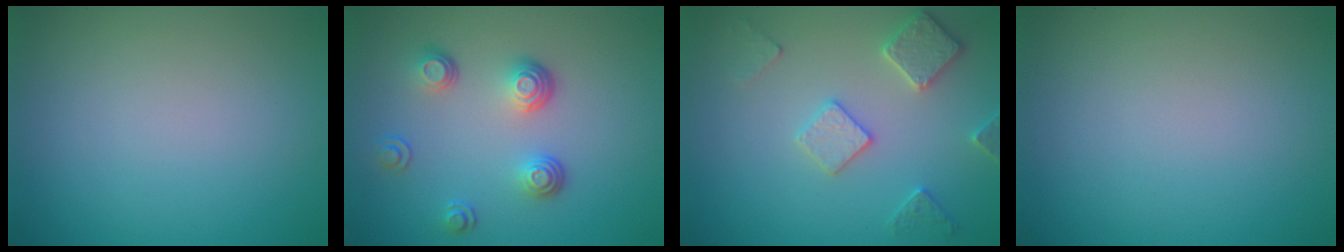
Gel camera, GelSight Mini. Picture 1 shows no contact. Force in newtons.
{"total": 3.5, "press": 2.6, "slide": 2.4}
{"total": 2.9, "press": 2.8, "slide": 0.5}
{"total": 0.0}